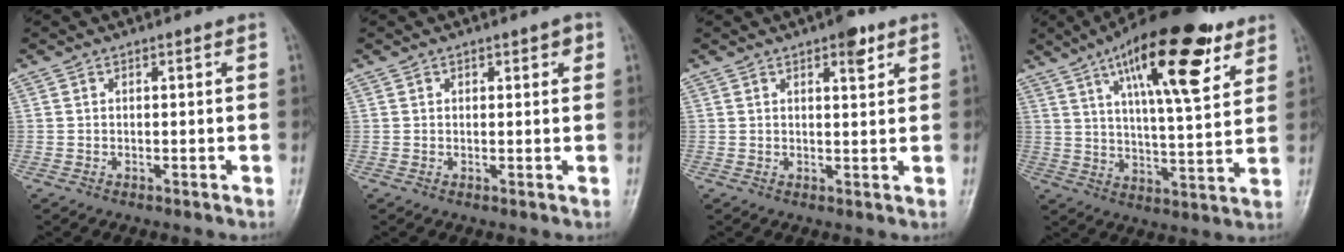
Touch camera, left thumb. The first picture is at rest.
{"total": 1.8, "force": [0.9, 1.1, 1.1], "torque": [-0.001, -0.002, 0.011]}
{"total": 3.9, "force": [2.3, 1.4, 2.8], "torque": [-0.029, -0.010, 0.030]}
{"total": 20.9, "force": [11.0, 6.6, 16.6], "torque": [-0.235, -0.033, 0.170]}